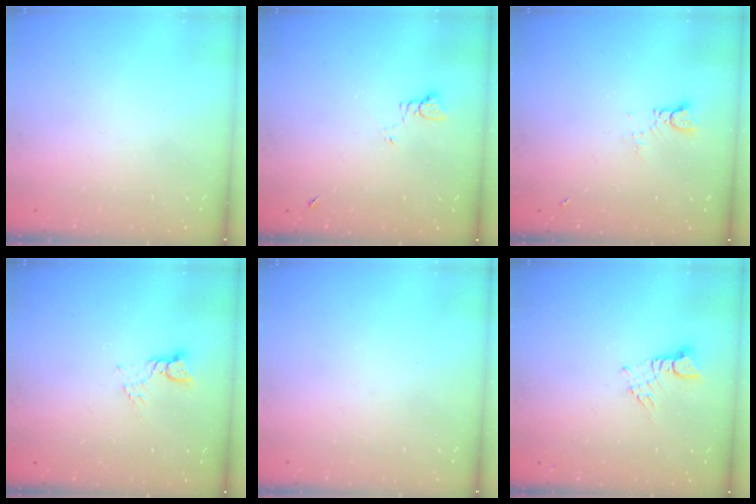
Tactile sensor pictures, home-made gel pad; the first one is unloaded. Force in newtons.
{"total": 3.0, "press": 3.0, "slide": 0.4}
{"total": 1.6, "press": 1.6, "slide": 0.2}
{"total": 3.1, "press": 3.1, "slide": 0.2}
{"total": 0.0}
{"total": 2.3, "press": 2.3, "slide": 0.3}